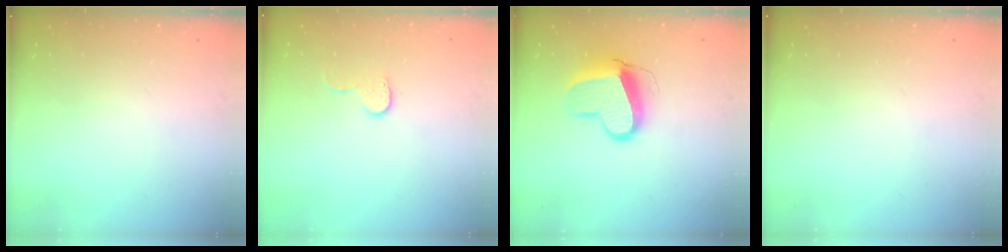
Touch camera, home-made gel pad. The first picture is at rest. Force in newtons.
{"total": 6.8, "press": 6.7, "slide": 0.6}
{"total": 12.0, "press": 11.9, "slide": 1.2}
{"total": 0.0}